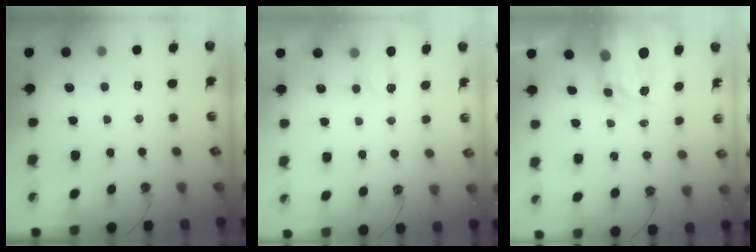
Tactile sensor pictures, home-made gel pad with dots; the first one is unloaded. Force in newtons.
{"total": 3.3, "press": 3.3, "slide": 0.2}
{"total": 5.8, "press": 5.8, "slide": 0.3}